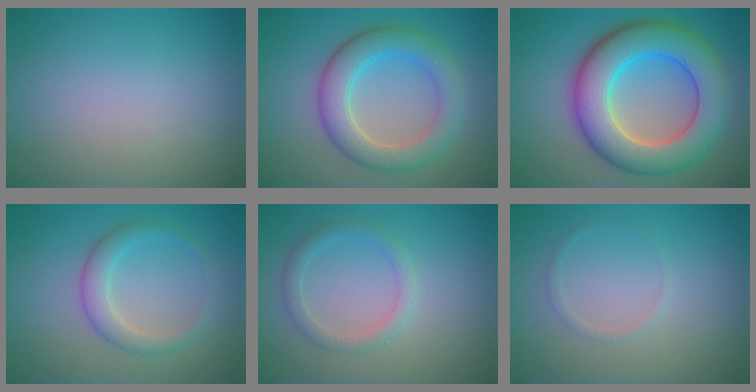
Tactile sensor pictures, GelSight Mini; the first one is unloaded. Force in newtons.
{"total": 5.4, "press": 5.4, "slide": 0.1}
{"total": 10.4, "press": 10.3, "slide": 0.6}
{"total": 2.7, "press": 2.7, "slide": 0.1}
{"total": 1.9, "press": 1.9, "slide": 0.0}
{"total": 0.7, "press": 0.7, "slide": 0.0}